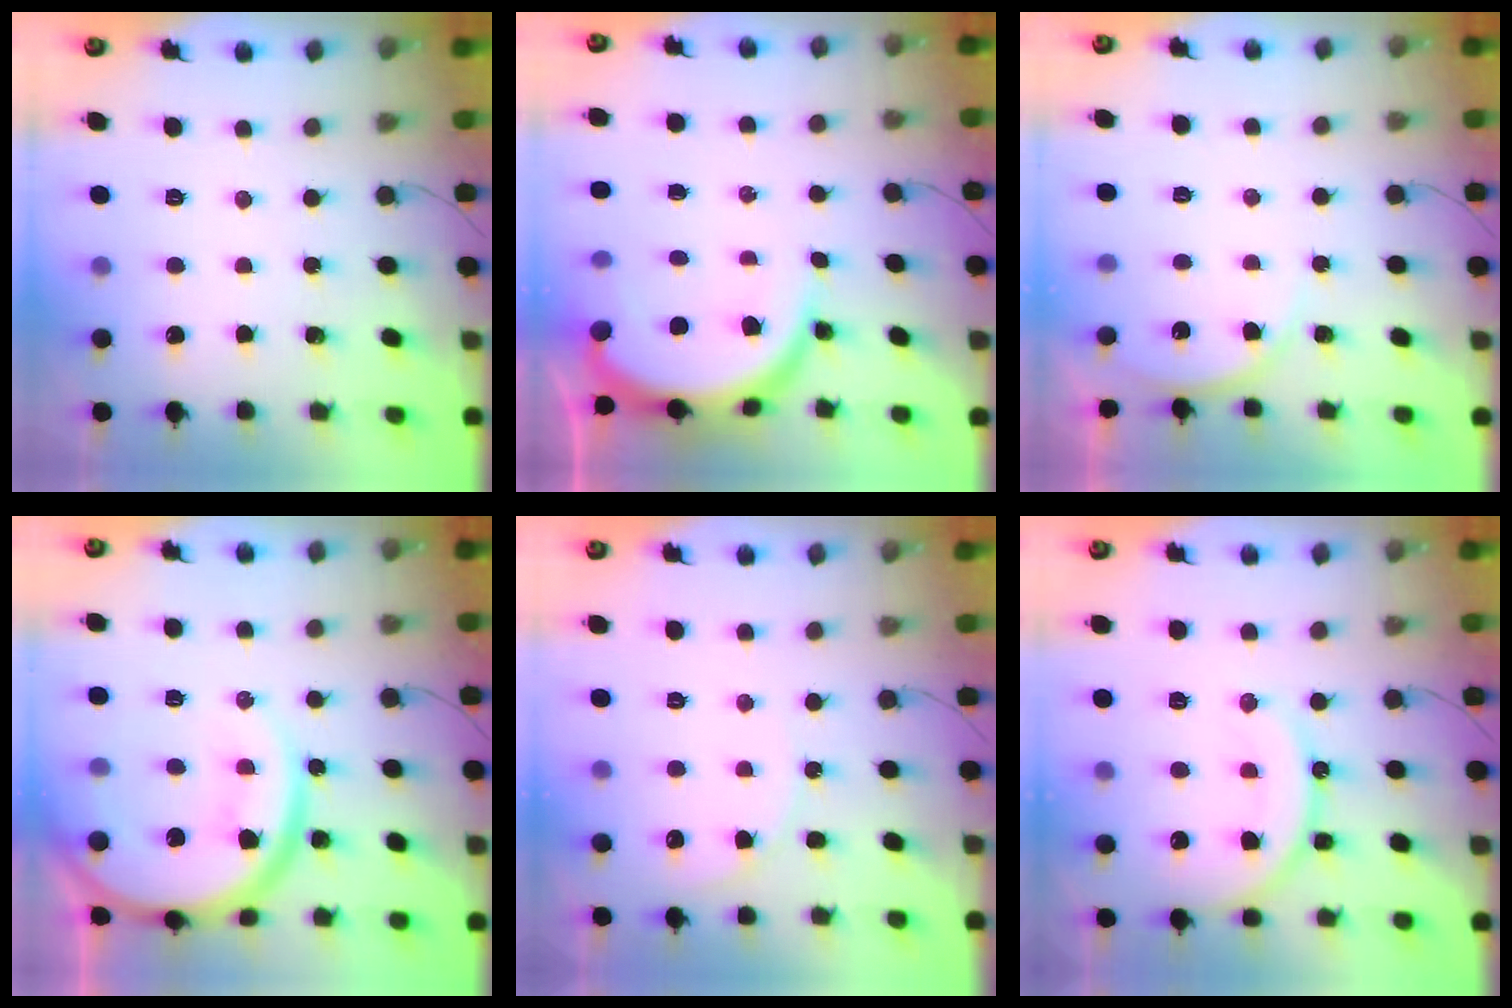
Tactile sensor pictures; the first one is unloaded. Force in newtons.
{"total": 9.8, "press": 9.7, "slide": 0.7}
{"total": 4.7, "press": 4.6, "slide": 0.6}
{"total": 19.7, "press": 19.5, "slide": 2.3}
{"total": 9.1, "press": 9.1, "slide": 0.3}
{"total": 14.8, "press": 14.6, "slide": 1.9}